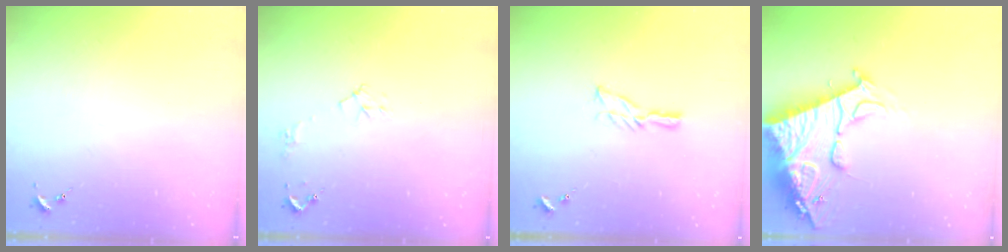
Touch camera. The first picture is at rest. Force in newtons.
{"total": 5.3, "press": 5.3, "slide": 0.7}
{"total": 5.8, "press": 5.8, "slide": 0.5}
{"total": 23.0, "press": 22.9, "slide": 2.5}